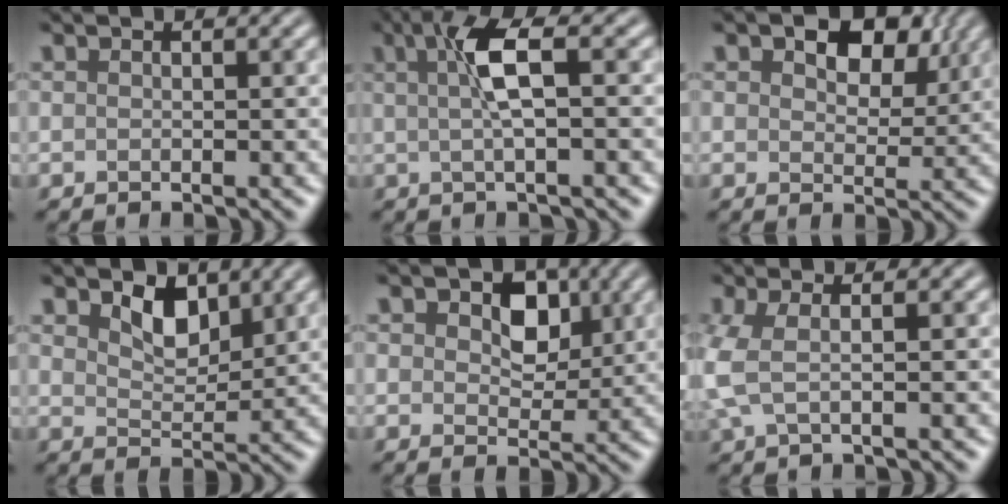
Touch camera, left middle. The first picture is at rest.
{"total": 3.8, "force": [0.8, 0.5, 3.7], "torque": [-0.076, 0.011, 0.019]}
{"total": 6.9, "force": [3.8, 3.9, 4.3], "torque": [-0.062, 0.013, 0.051]}
{"total": 2.9, "force": [2.2, 1.4, 1.3], "torque": [-0.037, -0.002, 0.041]}
{"total": 3.9, "force": [1.5, 2.7, 2.4], "torque": [-0.041, 0.002, 0.020]}
{"total": 2.7, "force": [0.1, 0.9, 2.5], "torque": [-0.067, 0.009, -0.002]}